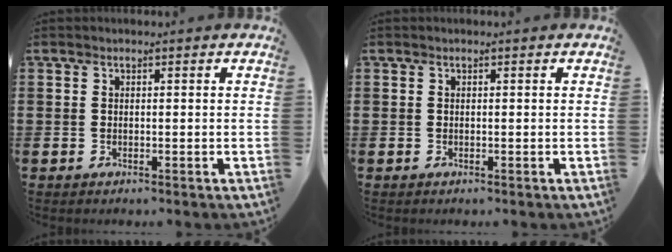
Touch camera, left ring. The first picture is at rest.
{"total": 0.0}